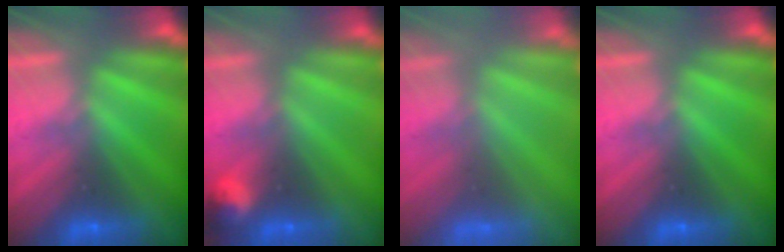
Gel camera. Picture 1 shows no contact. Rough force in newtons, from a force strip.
{"total": 3.0}
{"total": 8.7}
{"total": 0.0}